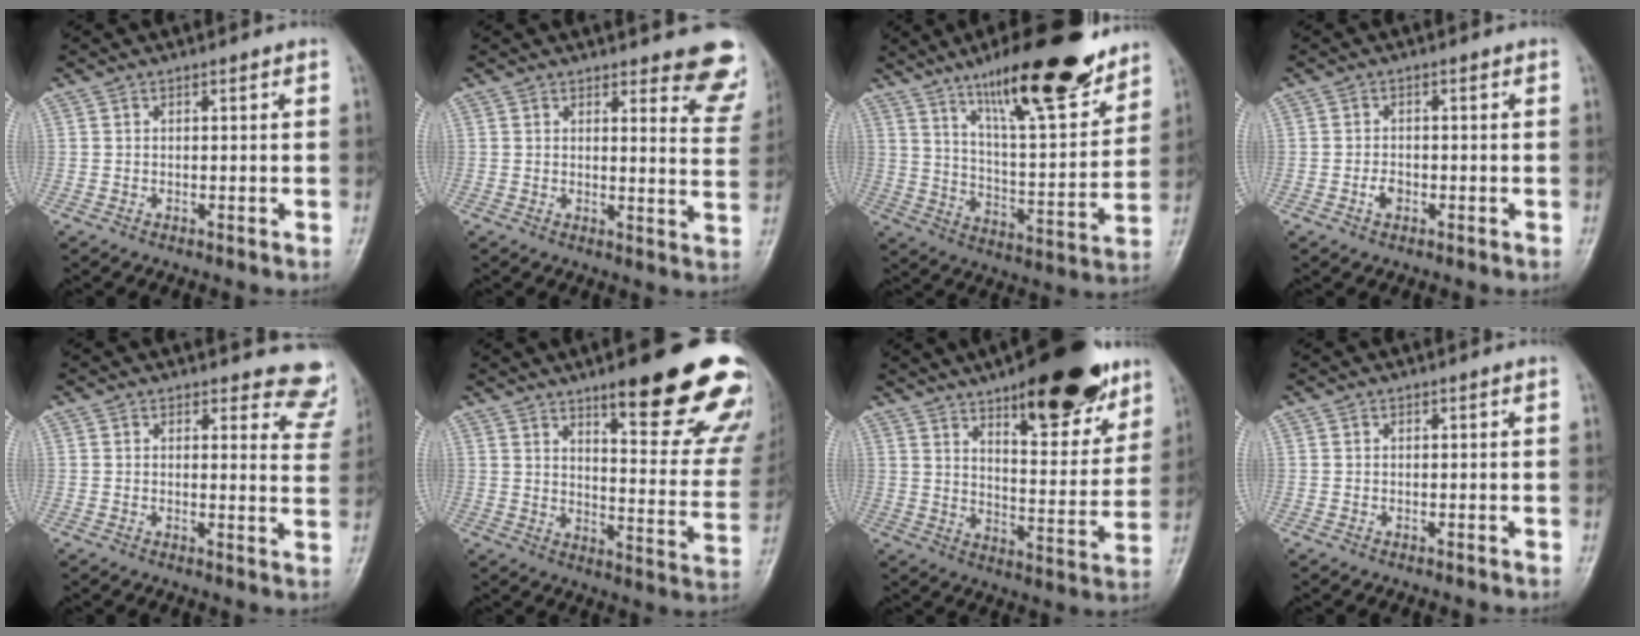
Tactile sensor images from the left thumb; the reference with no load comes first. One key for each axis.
{"total": 10.9, "fx": 9.1, "fy": 3.3, "fz": 5.0, "tx": -0.014, "ty": -0.059, "tz": 0.081}
{"total": 23.1, "fx": 15.8, "fy": 5.6, "fz": 15.9, "tx": -0.213, "ty": -0.071, "tz": 0.257}
{"total": 2.1, "fx": -0.8, "fy": 1.5, "fz": 1.3, "tx": -0.017, "ty": 0.003, "tz": -0.018}
{"total": 9.2, "fx": 8.6, "fy": 3.1, "fz": 0.7, "tx": 0.046, "ty": -0.067, "tz": 0.059}
{"total": 24.1, "fx": 15.6, "fy": 5.7, "fz": 17.5, "tx": -0.186, "ty": -0.077, "tz": 0.206}
{"total": 23.4, "fx": 14.8, "fy": 7.9, "fz": 16.2, "tx": -0.187, "ty": -0.060, "tz": 0.221}
{"total": 0.0}